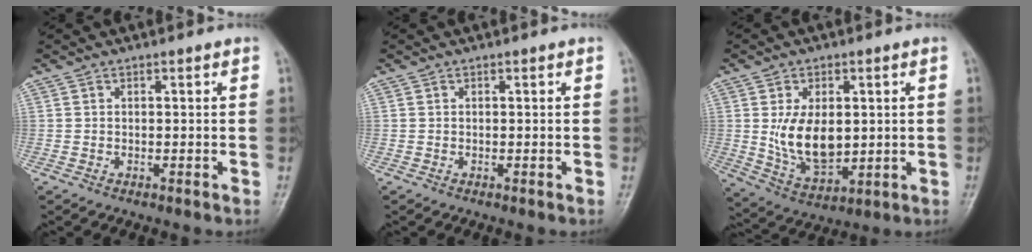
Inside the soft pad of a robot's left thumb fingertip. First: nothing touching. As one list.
[{"total": 0.0}, {"total": 11.6, "force": [0.9, 7.0, 9.2], "torque": [-0.141, -0.015, 0.034]}]